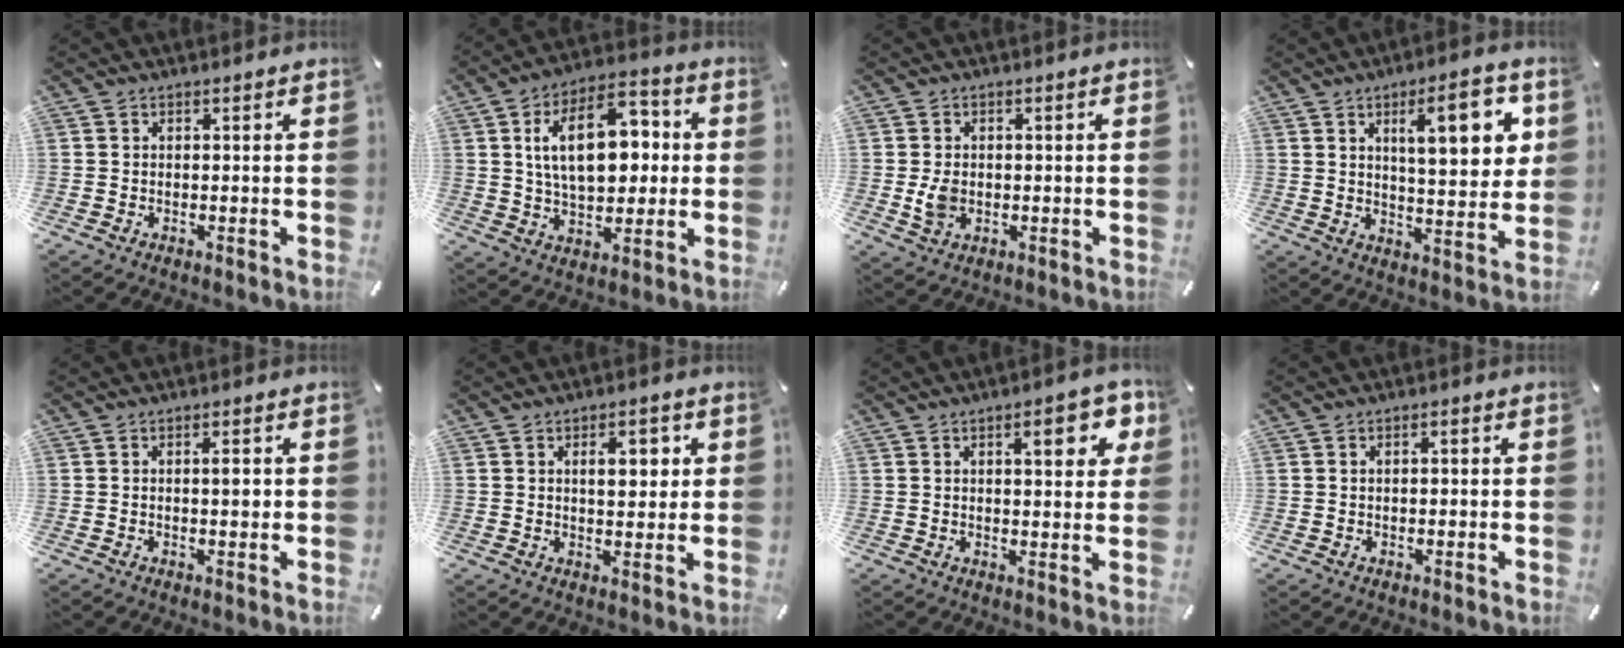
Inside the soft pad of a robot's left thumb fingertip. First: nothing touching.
{"total": 17.6, "force": [3.1, 10.6, 13.8], "torque": [-0.228, 0.008, 0.049]}
{"total": 4.5, "force": [-0.4, 3.5, 2.8], "torque": [-0.057, -0.002, -0.009]}
{"total": 14.6, "force": [5.8, 5.1, 12.4], "torque": [-0.169, -0.016, 0.084]}
{"total": 2.8, "force": [0.4, 1.0, 2.6], "torque": [-0.043, 0.000, 0.002]}
{"total": 6.6, "force": [1.8, 3.7, 5.2], "torque": [-0.063, -0.008, 0.018]}
{"total": 9.2, "force": [3.8, 3.4, 7.6], "torque": [-0.094, -0.010, 0.055]}
{"total": 1.4, "force": [0.0, 0.8, 1.1], "torque": [-0.023, 0.004, -0.003]}